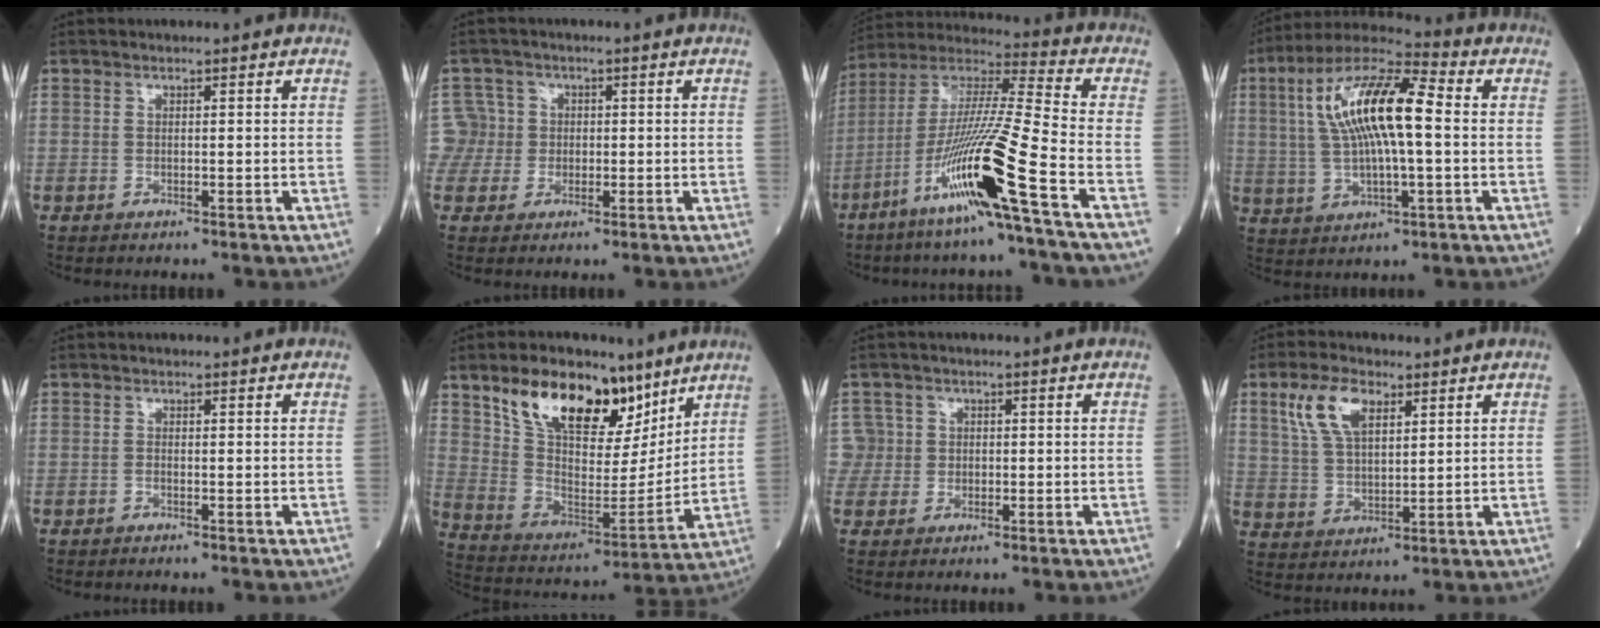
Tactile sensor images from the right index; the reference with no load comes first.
{"total": 4.8, "force": [0.1, 4.7, -0.4], "torque": [0.024, 0.018, 0.001]}
{"total": 18.2, "force": [-8.3, -1.4, 16.2], "torque": [-0.334, -0.030, -0.164]}
{"total": 15.3, "force": [2.2, 3.7, 14.7], "torque": [-0.292, 0.030, 0.036]}
{"total": 0.0}
{"total": 19.1, "force": [12.1, 8.6, 12.1], "torque": [-0.220, 0.013, 0.223]}
{"total": 3.5, "force": [0.3, 3.5, -0.3], "torque": [0.024, 0.011, 0.003]}
{"total": 8.6, "force": [4.3, 3.9, 6.3], "torque": [-0.136, 0.015, 0.088]}